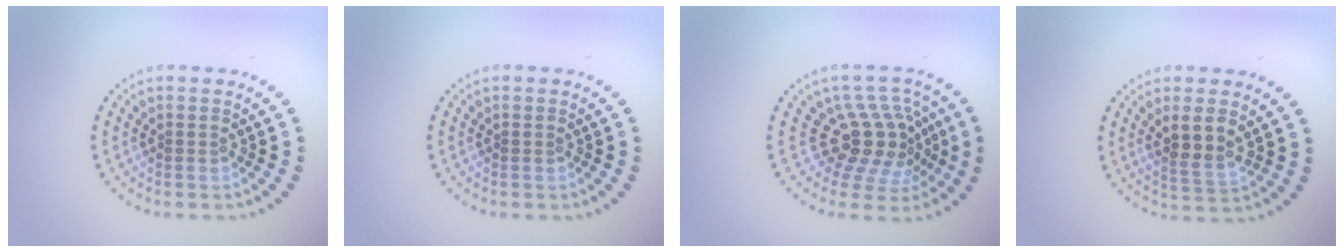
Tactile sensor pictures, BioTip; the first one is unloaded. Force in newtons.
{"total": 0.0}
{"total": 4.6, "press": 3.5, "slide": 3.0}
{"total": 2.9, "press": 2.6, "slide": 1.3}